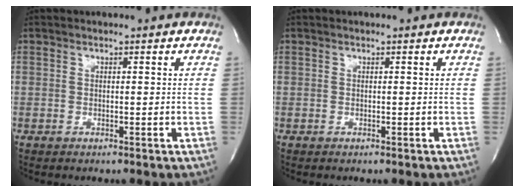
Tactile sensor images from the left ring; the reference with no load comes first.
{"total": 0.0}